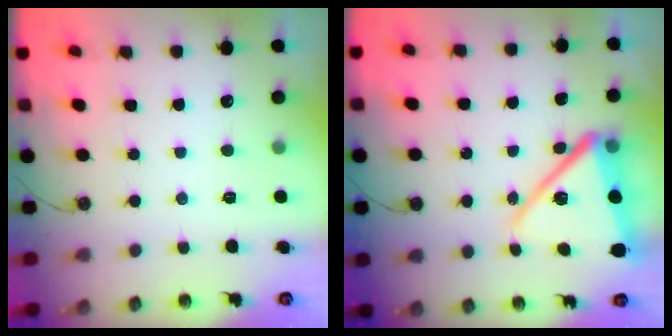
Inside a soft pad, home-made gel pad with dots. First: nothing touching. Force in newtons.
{"total": 16.9, "press": 16.8, "slide": 2.1}